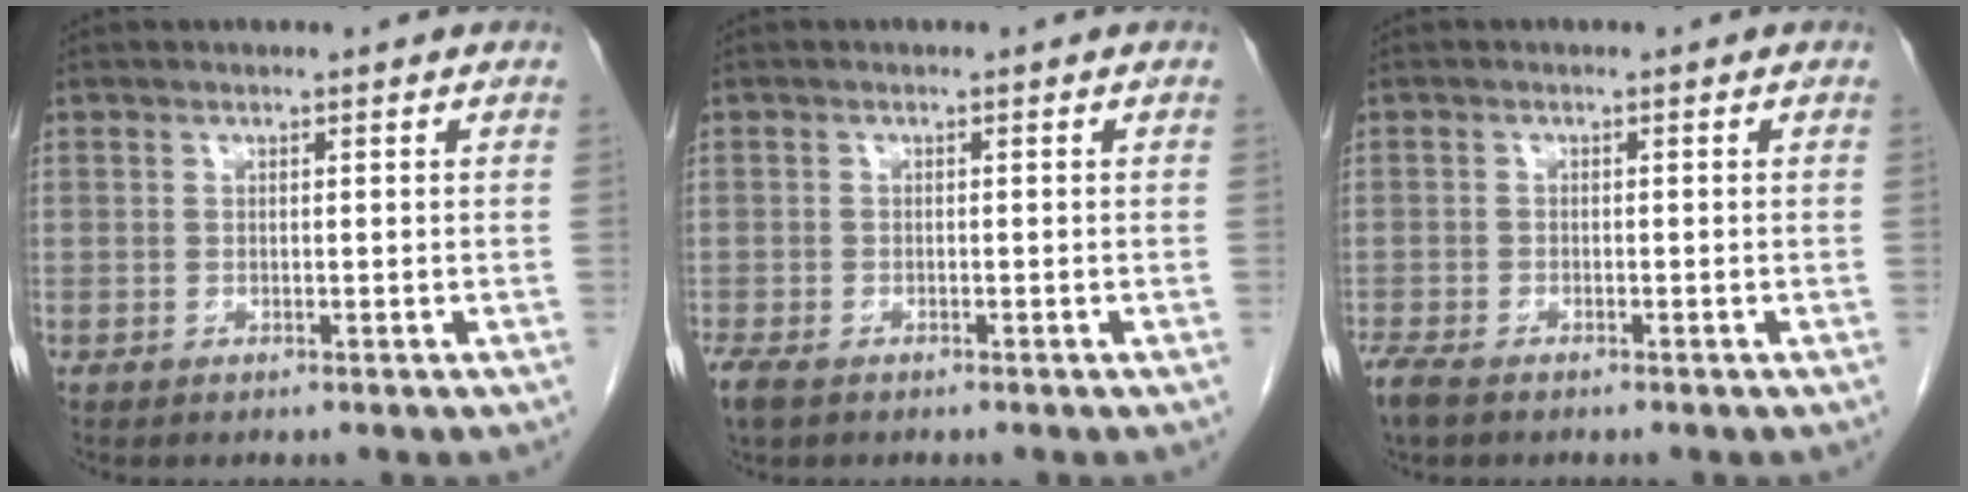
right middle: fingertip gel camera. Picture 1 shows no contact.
{"total": 3.5, "force": [-2.5, 1.4, 1.9], "torque": [-0.049, -0.012, -0.041]}
{"total": 3.8, "force": [-3.0, 1.1, 2.0], "torque": [-0.048, -0.012, -0.053]}